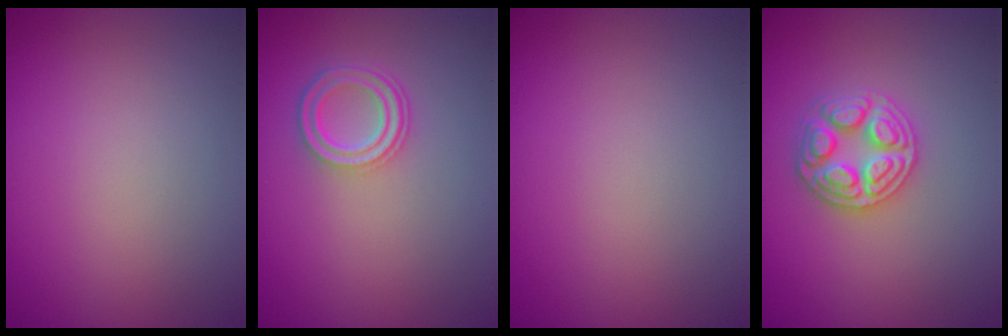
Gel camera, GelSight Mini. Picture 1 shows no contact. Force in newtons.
{"total": 3.3, "press": 2.6, "slide": 2.1}
{"total": 0.0}
{"total": 3.5, "press": 3.4, "slide": 0.5}